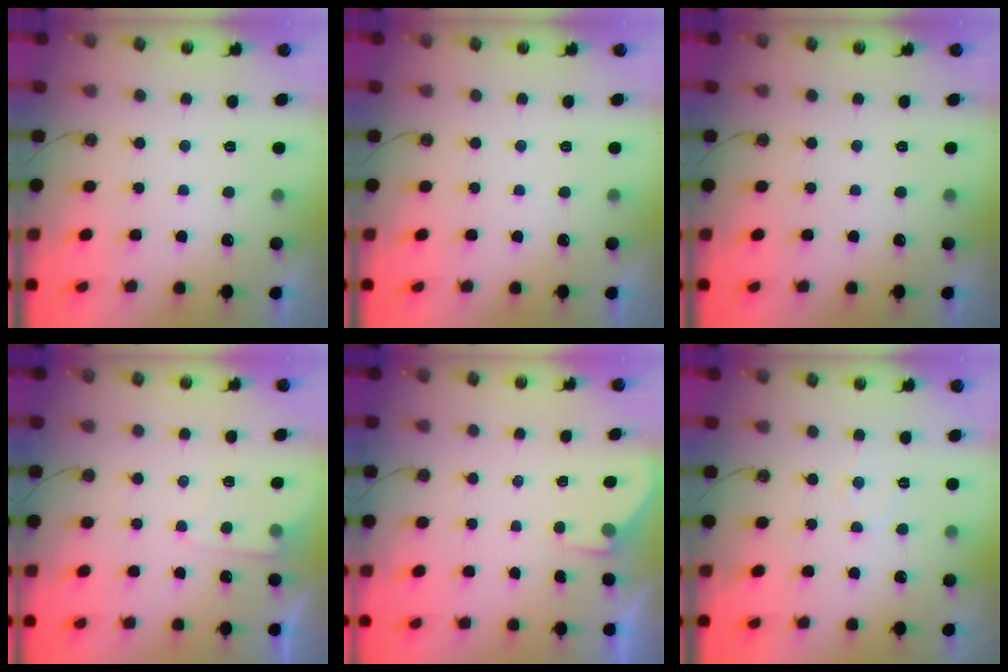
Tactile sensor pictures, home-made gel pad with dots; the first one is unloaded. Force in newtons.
{"total": 0.0}
{"total": 0.0}
{"total": 5.1, "press": 5.1, "slide": 0.7}
{"total": 1.8, "press": 1.7, "slide": 0.4}
{"total": 3.7, "press": 3.6, "slide": 0.5}